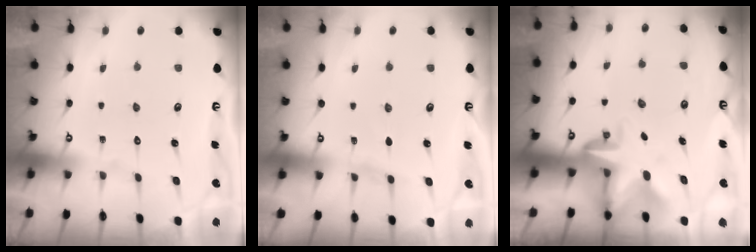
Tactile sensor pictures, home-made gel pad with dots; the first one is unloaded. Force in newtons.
{"total": 1.9, "press": 1.9, "slide": 0.3}
{"total": 5.6, "press": 5.4, "slide": 1.7}